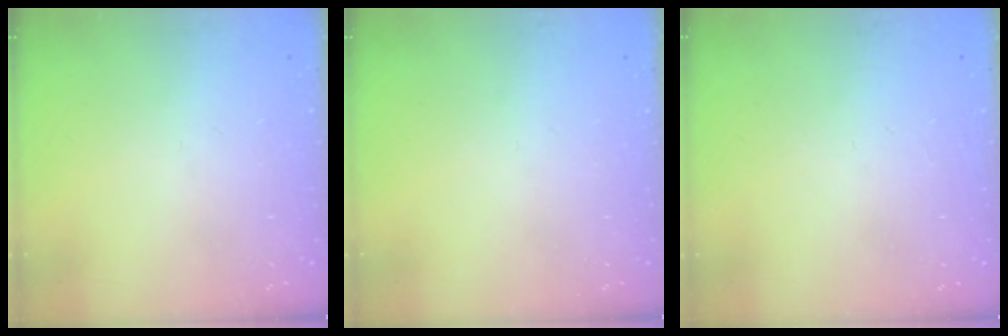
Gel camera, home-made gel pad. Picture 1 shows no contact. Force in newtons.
{"total": 0.0}
{"total": 0.0}